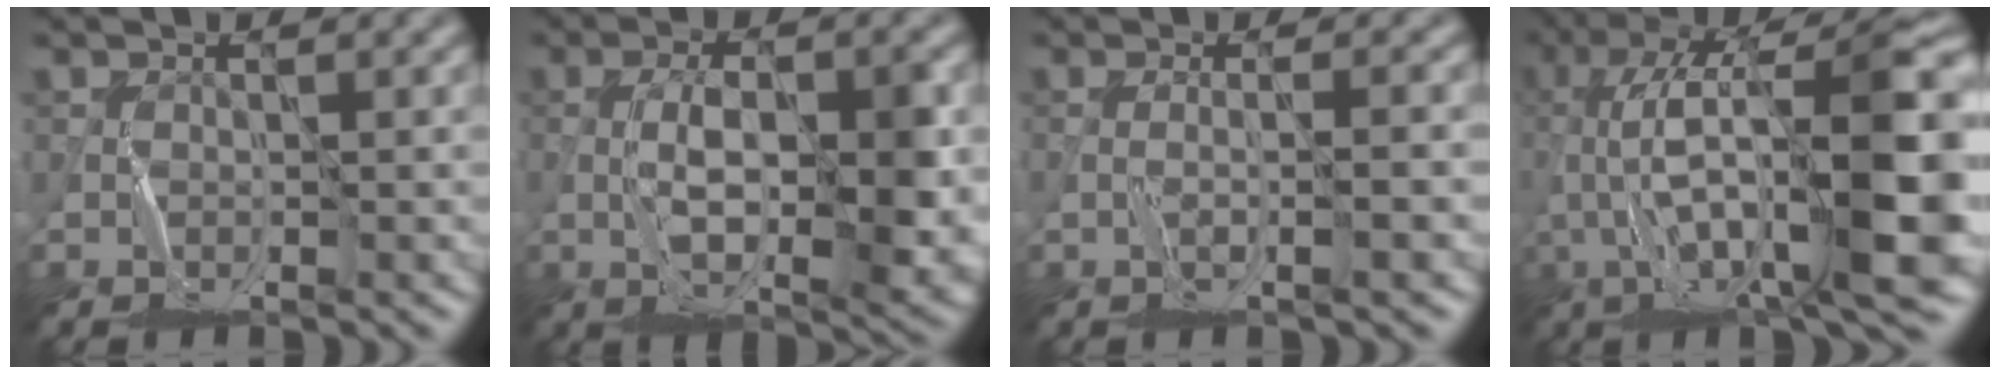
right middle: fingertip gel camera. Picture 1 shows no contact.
{"total": 8.2, "force": [-0.9, 2.9, 7.6], "torque": [-0.126, -0.005, -0.008]}
{"total": 1.7, "force": [-0.3, -0.1, 1.6], "torque": [-0.014, 0.006, -0.011]}
{"total": 15.7, "force": [-0.3, 4.9, 14.9], "torque": [-0.268, 0.041, -0.002]}